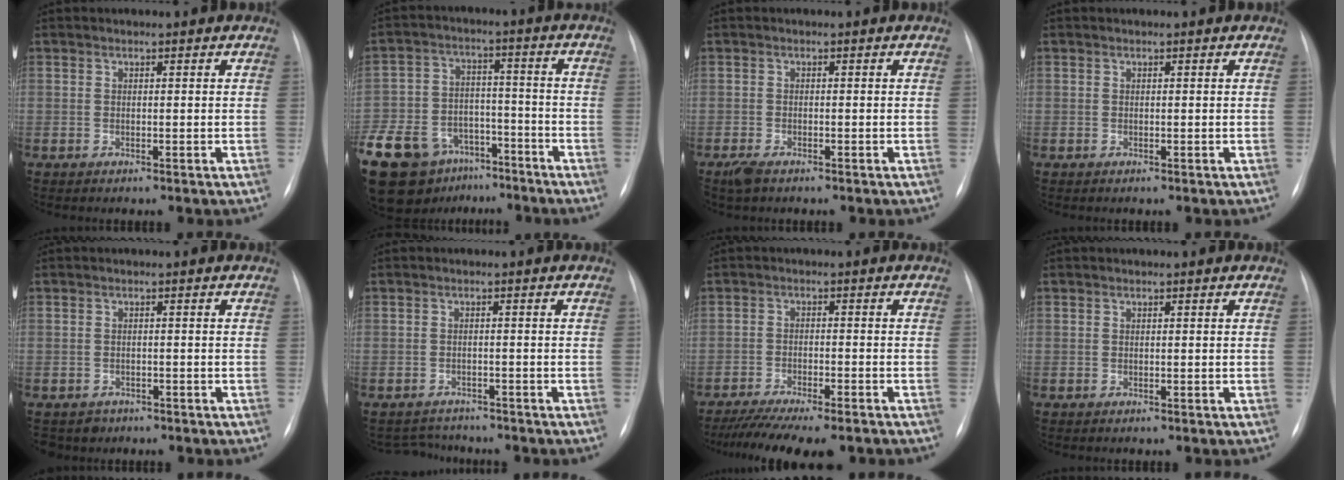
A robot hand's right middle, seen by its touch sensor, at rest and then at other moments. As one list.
[{"total": 22.6, "force": [-14.9, 13.4, 10.3], "torque": [-0.299, -0.005, -0.248]}, {"total": 2.3, "force": [-1.6, 0.9, 1.4], "torque": [-0.034, -0.005, -0.026]}, {"total": 0.0}, {"total": 2.8, "force": [-2.0, 2.0, -0.3], "torque": [0.004, 0.002, -0.030]}, {"total": 3.3, "force": [-3.2, 0.9, -0.6], "torque": [0.002, -0.004, -0.047]}, {"total": 12.5, "force": [-10.5, 2.0, 6.5], "torque": [-0.101, -0.014, -0.154]}, {"total": 0.0}]